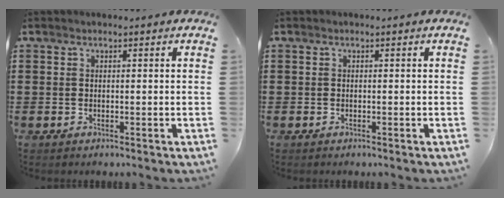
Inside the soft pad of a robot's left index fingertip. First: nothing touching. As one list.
[{"total": 0.0}]